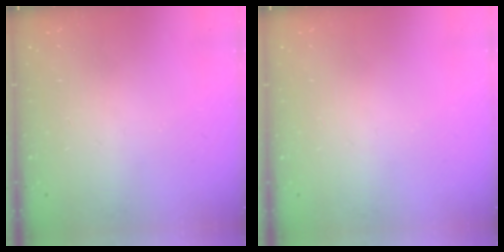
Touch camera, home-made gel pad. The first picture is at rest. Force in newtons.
{"total": 0.0}